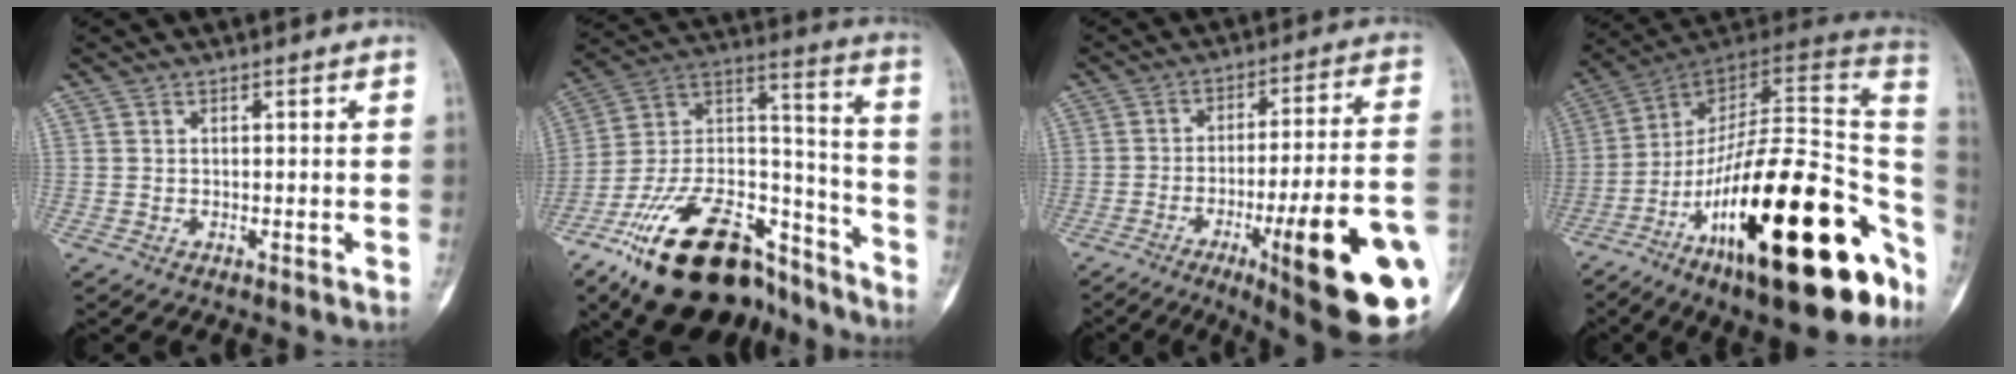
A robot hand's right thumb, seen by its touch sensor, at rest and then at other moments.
{"total": 30.3, "force": [-20.7, 14.3, 17.0], "torque": [-0.275, 0.094, -0.349]}
{"total": 24.4, "force": [-8.3, 4.3, 22.6], "torque": [-0.263, 0.013, -0.110]}
{"total": 33.2, "force": [-12.6, 11.4, 28.5], "torque": [-0.344, 0.064, -0.201]}